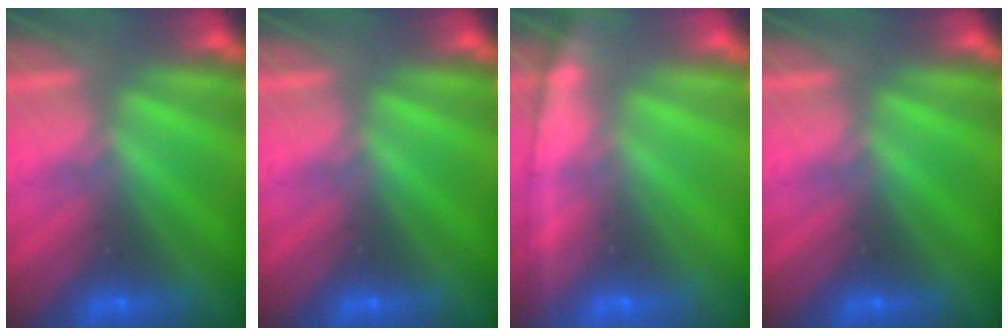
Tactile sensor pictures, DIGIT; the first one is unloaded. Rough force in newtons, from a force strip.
{"total": 0.0}
{"total": 1.6}
{"total": 0.0}